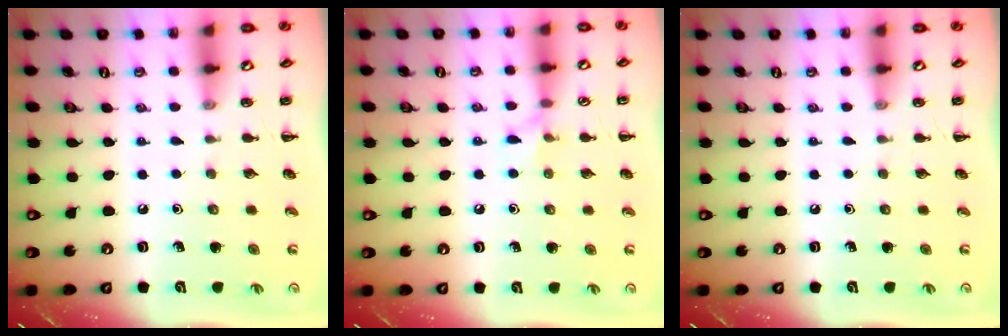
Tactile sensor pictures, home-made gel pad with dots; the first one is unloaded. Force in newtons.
{"total": 5.4, "press": 5.2, "slide": 1.6}
{"total": 0.0}